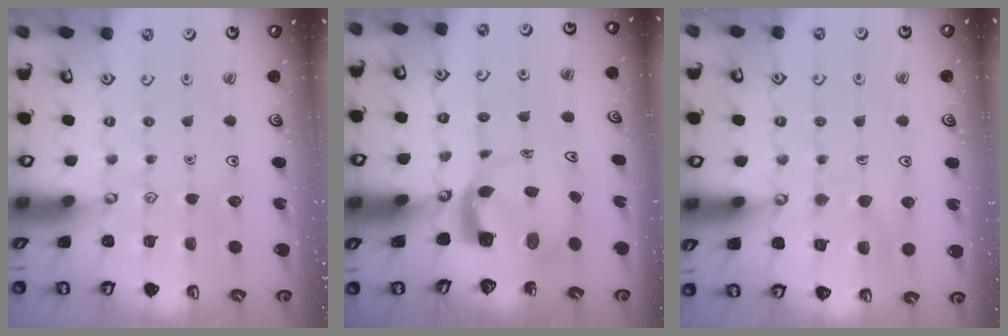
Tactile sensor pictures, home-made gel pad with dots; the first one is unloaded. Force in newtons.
{"total": 5.2, "press": 5.1, "slide": 0.7}
{"total": 9.1, "press": 9.1, "slide": 0.7}